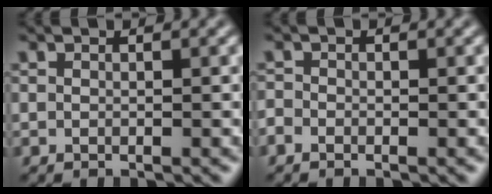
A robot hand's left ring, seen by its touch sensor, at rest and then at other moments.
{"total": 0.8, "force": [-0.6, 0.5, 0.2], "torque": [-0.003, 0.001, -0.015]}